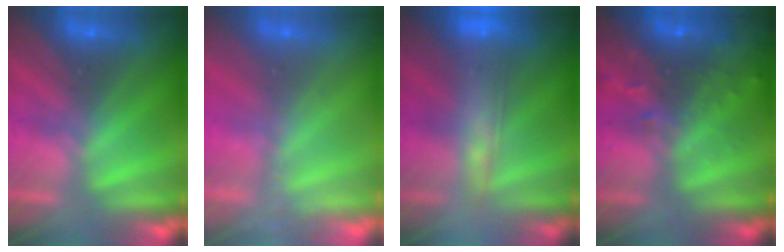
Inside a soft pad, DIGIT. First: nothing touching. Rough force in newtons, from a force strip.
{"total": 2.4}
{"total": 8.8}
{"total": 7.6}